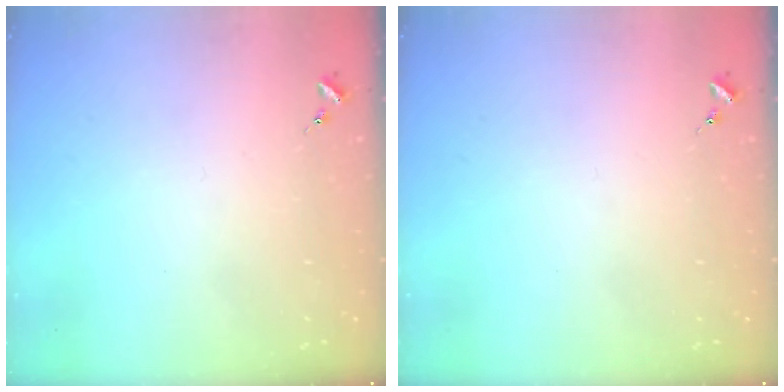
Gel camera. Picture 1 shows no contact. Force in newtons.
{"total": 0.0}